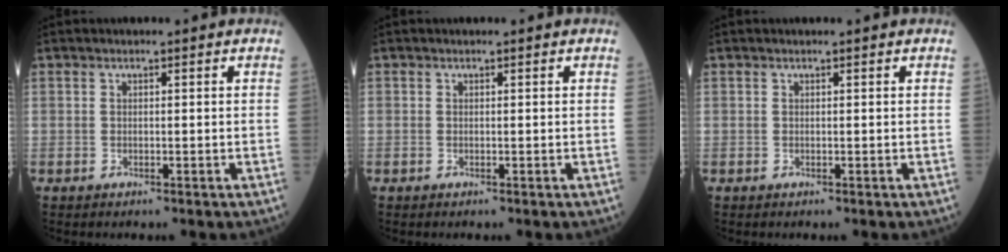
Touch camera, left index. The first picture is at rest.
{"total": 0.0}
{"total": 0.0}